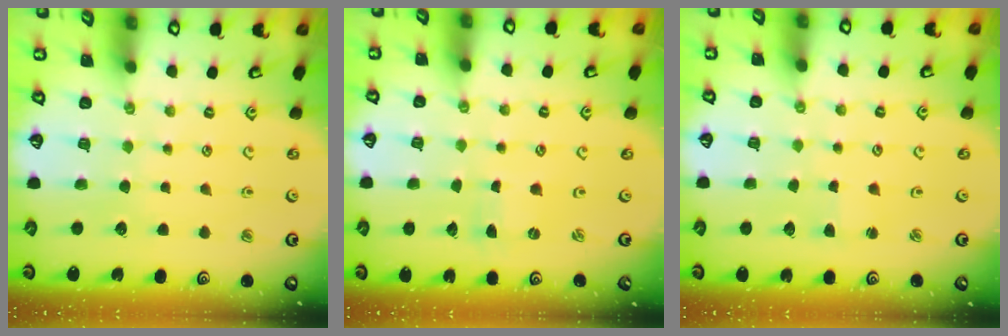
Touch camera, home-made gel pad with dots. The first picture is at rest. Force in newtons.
{"total": 0.0}
{"total": 2.2, "press": 2.2, "slide": 0.3}